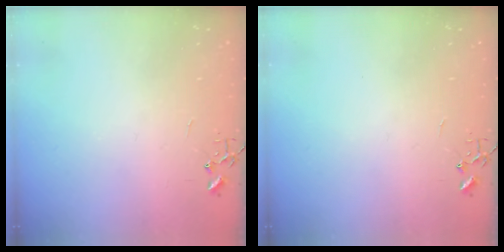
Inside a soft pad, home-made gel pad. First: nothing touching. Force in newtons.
{"total": 0.0}